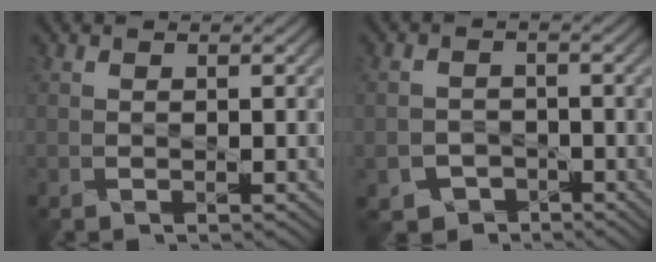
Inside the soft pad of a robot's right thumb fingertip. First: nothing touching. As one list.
[{"total": 3.7, "force": [-2.2, 2.8, 0.9], "torque": [-0.016, -0.003, -0.038]}]